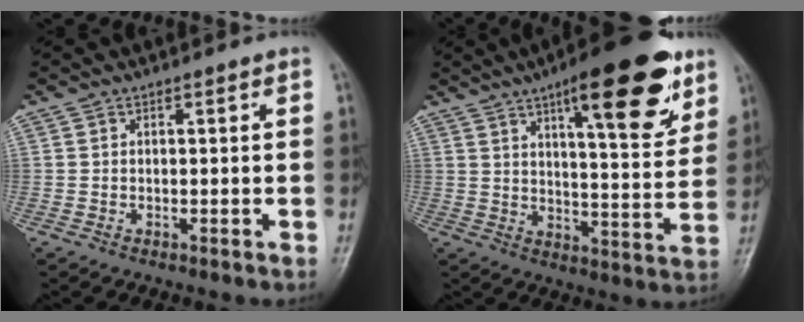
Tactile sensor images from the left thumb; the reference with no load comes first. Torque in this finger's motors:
{"motor_torque": [0.98, 0.32, 1.56, -1.21, 0.35]}